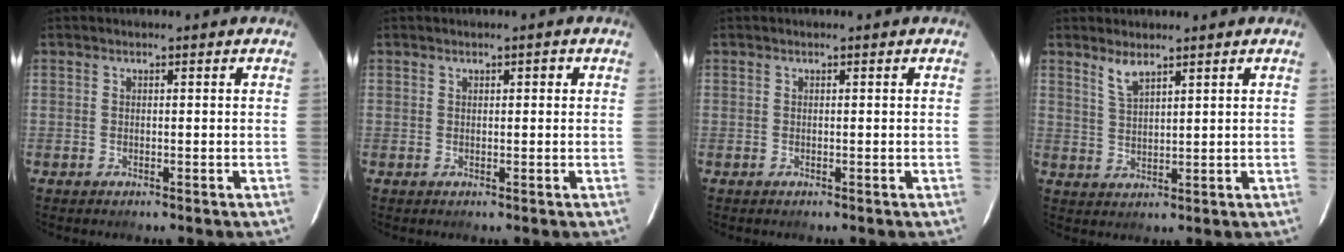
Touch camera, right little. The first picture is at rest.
{"total": 1.0, "force": [0.4, 0.6, 0.6], "torque": [-0.007, 0.005, 0.006]}
{"total": 0.0}
{"total": 3.4, "force": [2.8, 0.6, 1.9], "torque": [-0.039, 0.001, 0.056]}